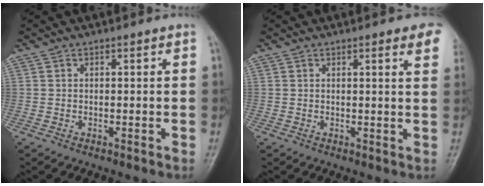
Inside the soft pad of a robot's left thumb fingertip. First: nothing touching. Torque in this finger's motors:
{"motor_torque": [-0.15, 0.23, -0.23, -0.27, 0.09]}